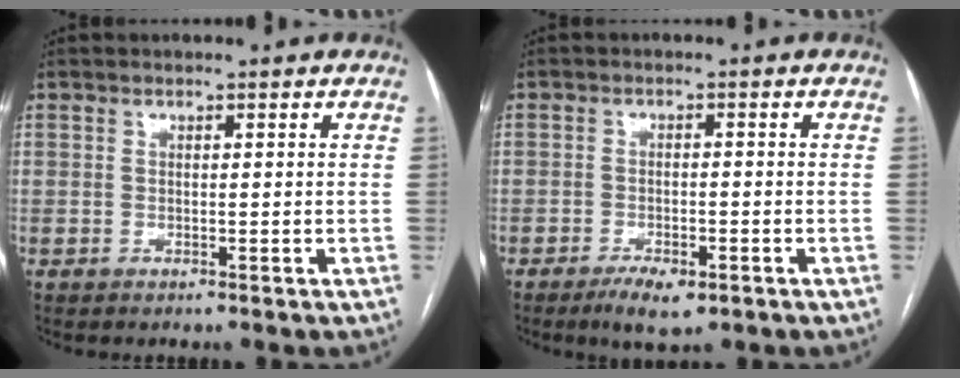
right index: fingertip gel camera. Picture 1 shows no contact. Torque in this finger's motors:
{"motor_torque": [0.20, -0.14, 0.16, 0.05]}